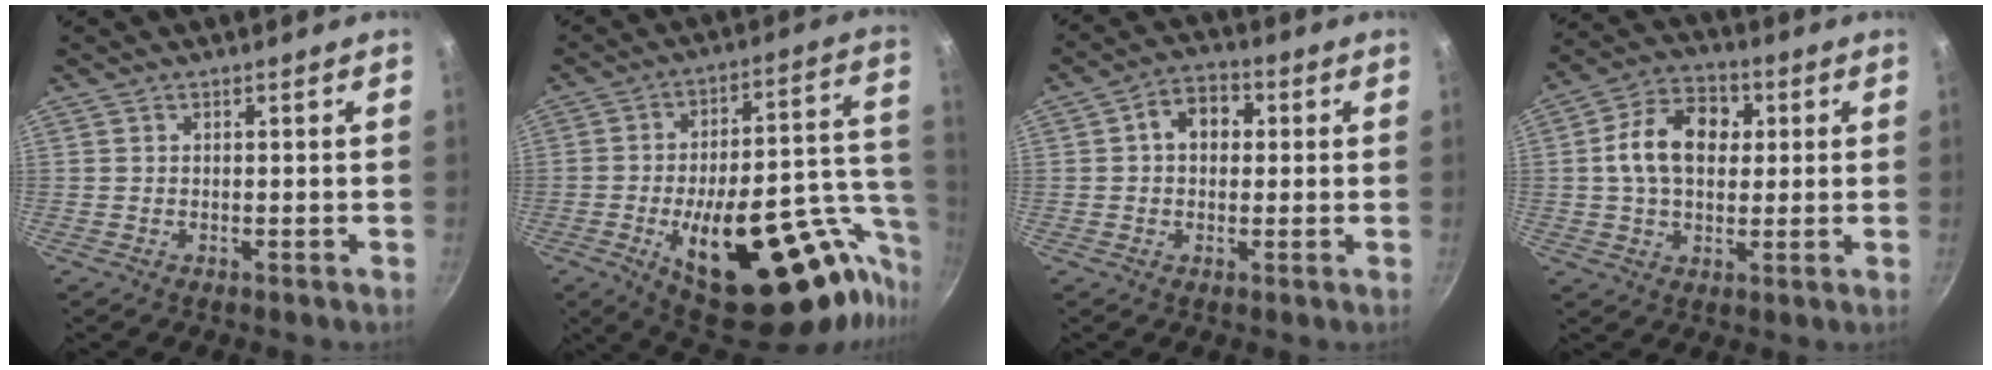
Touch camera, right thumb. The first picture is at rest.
{"total": 29.9, "force": [-12.1, 12.7, 24.2], "torque": [-0.276, 0.045, -0.165]}
{"total": 7.2, "force": [1.2, 5.4, 4.6], "torque": [-0.041, 0.015, 0.007]}
{"total": 12.7, "force": [2.0, 9.0, 8.7], "torque": [-0.120, 0.016, 0.019]}